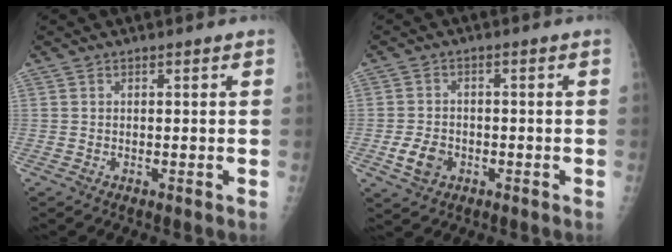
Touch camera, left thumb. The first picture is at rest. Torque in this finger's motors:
{"motor_torque": [-0.11, 0.17, 0.10, -0.07, 0.02]}